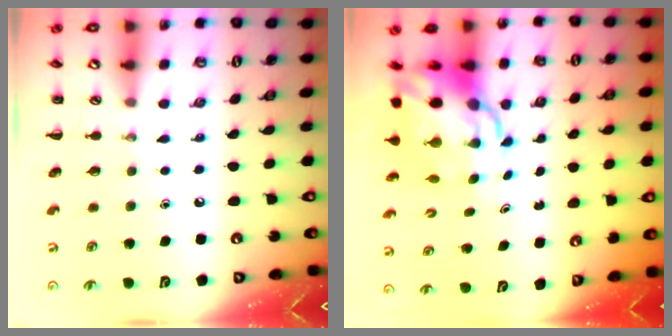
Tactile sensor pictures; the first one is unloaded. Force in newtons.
{"total": 10.2, "press": 9.9, "slide": 2.6}